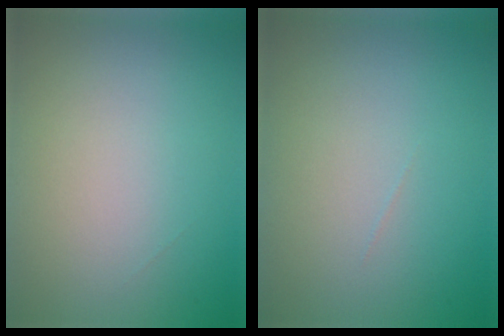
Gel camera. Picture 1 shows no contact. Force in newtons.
{"total": 0.0}